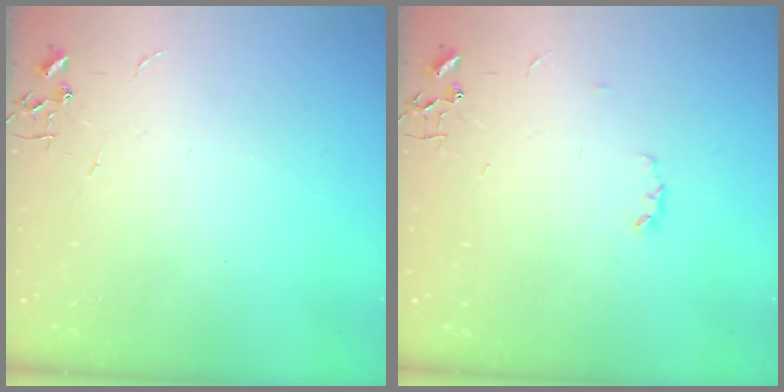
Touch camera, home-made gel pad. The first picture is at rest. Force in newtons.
{"total": 3.1, "press": 3.1, "slide": 0.5}